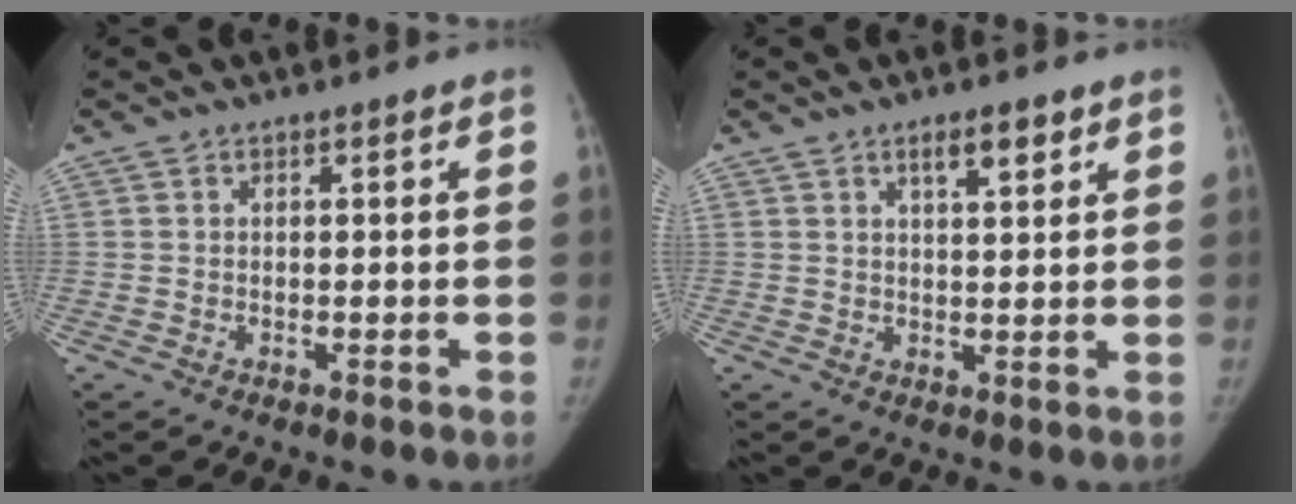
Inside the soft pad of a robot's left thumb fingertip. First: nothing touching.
{"total": 4.4, "force": [2.7, 1.4, 3.2], "torque": [-0.040, -0.016, 0.043]}